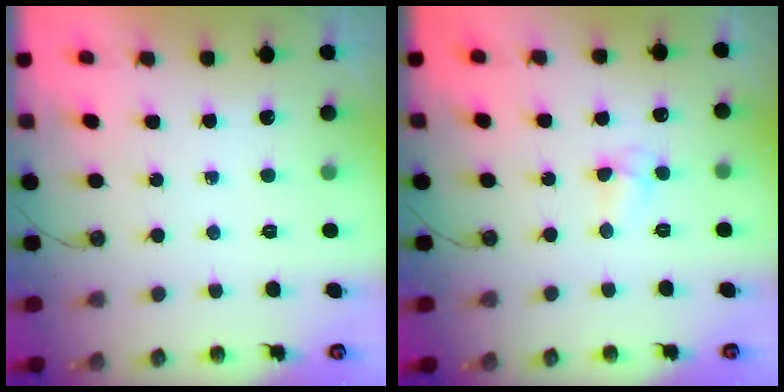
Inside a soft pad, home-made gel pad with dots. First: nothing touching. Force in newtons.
{"total": 5.7, "press": 5.7, "slide": 0.6}